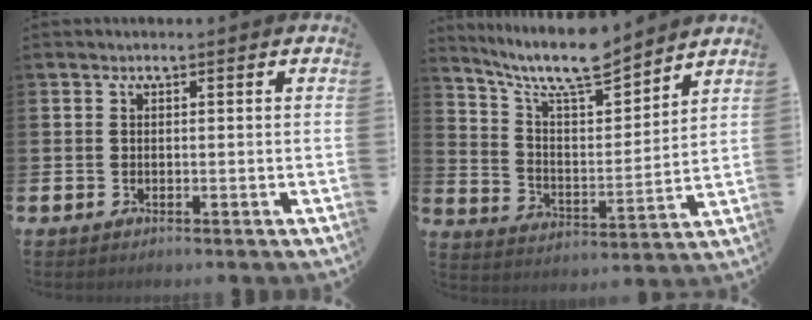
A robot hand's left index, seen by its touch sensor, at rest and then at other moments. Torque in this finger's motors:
{"motor_torque": [0.22, -0.36, 0.48, 0.12]}